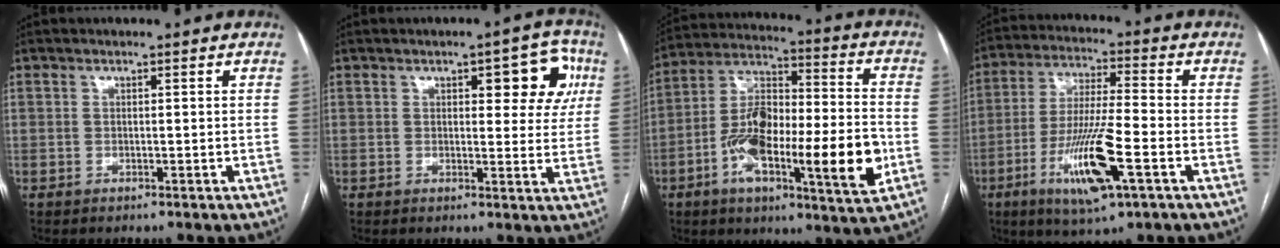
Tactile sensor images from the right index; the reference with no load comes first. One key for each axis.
{"total": 7.9, "fx": 3.1, "fy": 3.1, "fz": 6.6, "tx": -0.060, "ty": 0.019, "tz": 0.032}
{"total": 20.8, "fx": -5.8, "fy": 4.7, "fz": 19.4, "tx": -0.320, "ty": 0.009, "tz": -0.093}
{"total": 13.8, "fx": -5.3, "fy": 1.5, "fz": 12.6, "tx": -0.246, "ty": -0.020, "tz": -0.093}